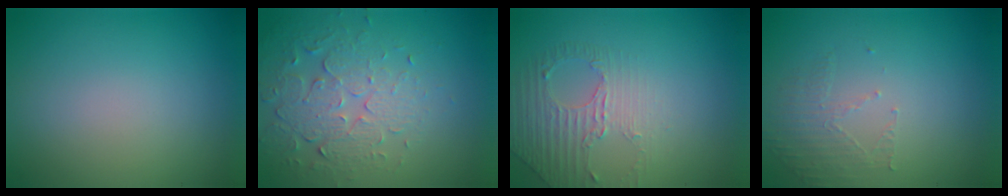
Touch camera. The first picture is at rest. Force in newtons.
{"total": 4.7, "press": 3.4, "slide": 3.2}
{"total": 1.8, "press": 1.5, "slide": 1.0}
{"total": 1.6, "press": 0.7, "slide": 1.4}